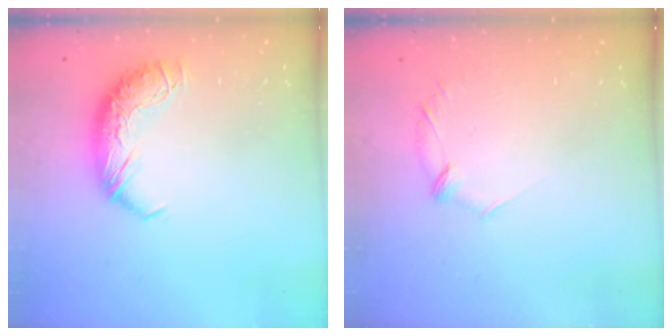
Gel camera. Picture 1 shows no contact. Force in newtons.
{"total": 5.9, "press": 5.7, "slide": 1.3}